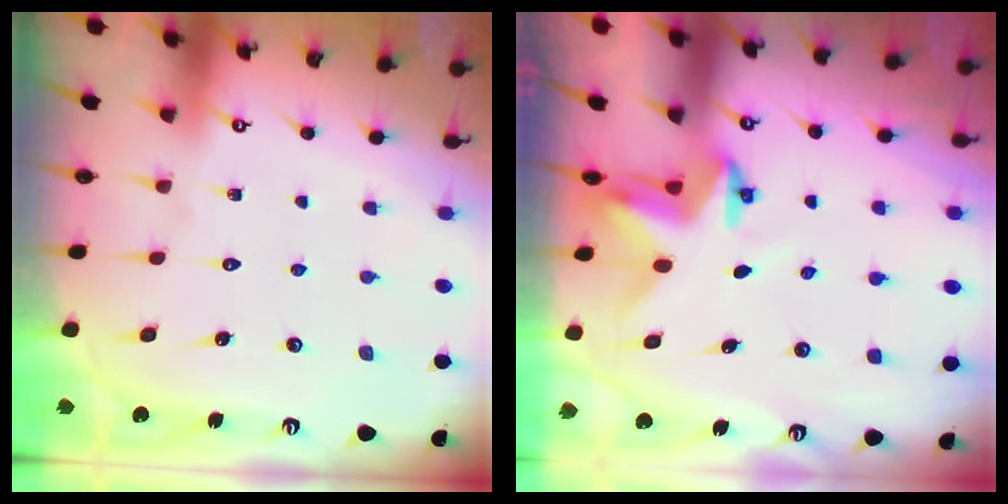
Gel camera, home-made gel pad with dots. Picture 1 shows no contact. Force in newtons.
{"total": 3.4, "press": 3.4, "slide": 0.3}